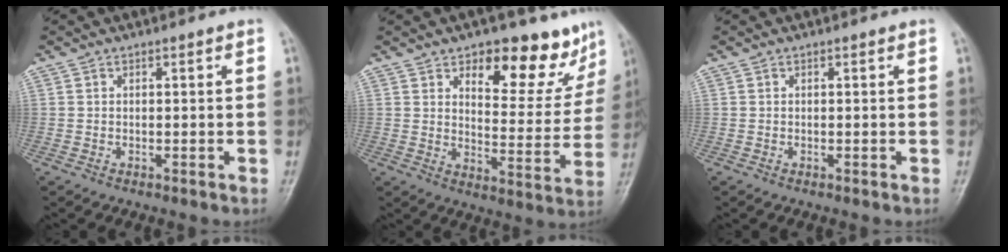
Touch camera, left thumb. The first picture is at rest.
{"total": 12.3, "force": [9.2, 6.2, 5.3], "torque": [-0.015, -0.062, 0.112]}
{"total": 0.0}